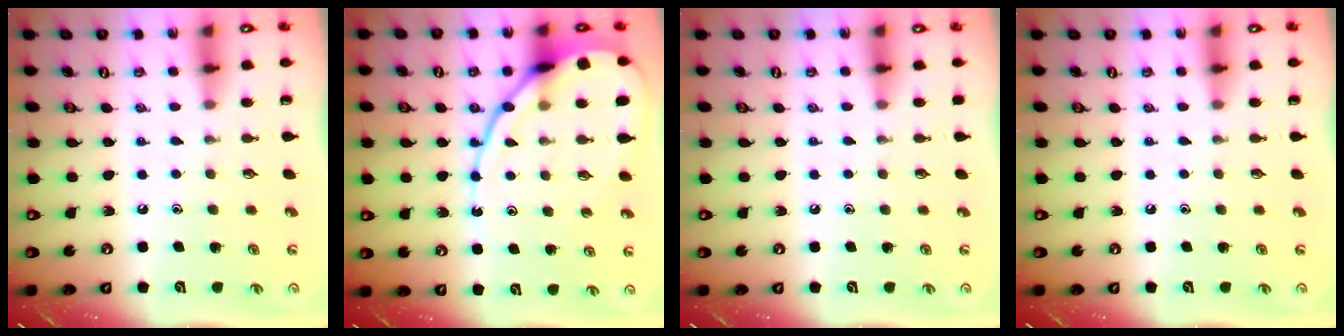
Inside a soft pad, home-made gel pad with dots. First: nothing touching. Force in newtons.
{"total": 13.5, "press": 13.4, "slide": 1.2}
{"total": 2.8, "press": 2.7, "slide": 0.4}
{"total": 0.0}